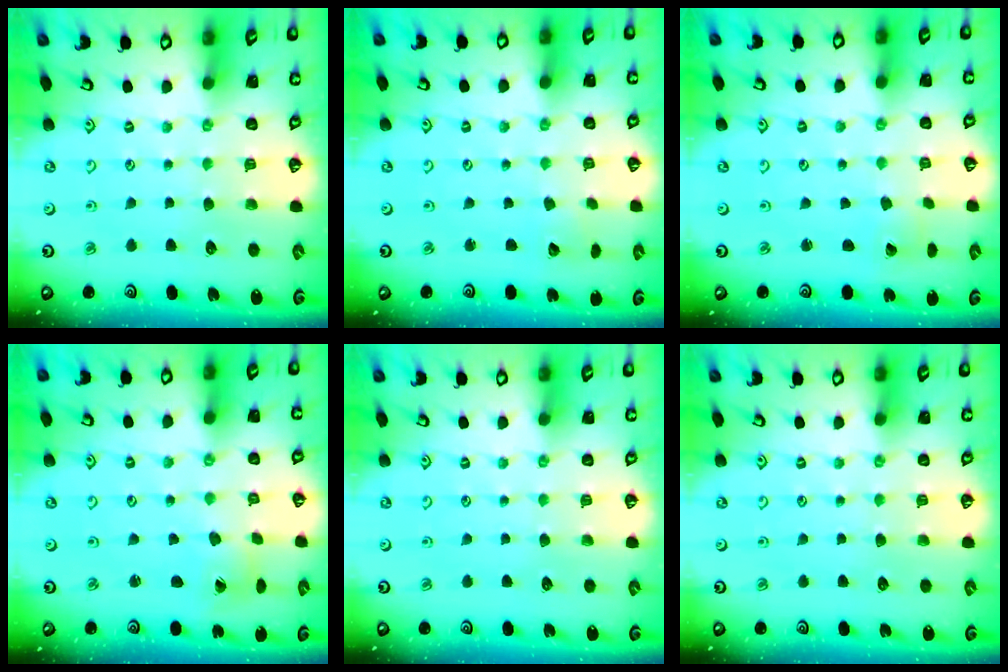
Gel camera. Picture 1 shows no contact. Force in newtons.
{"total": 1.8, "press": 1.8, "slide": 0.1}
{"total": 0.0}
{"total": 1.0, "press": 1.0, "slide": 0.1}
{"total": 0.0}
{"total": 0.0}